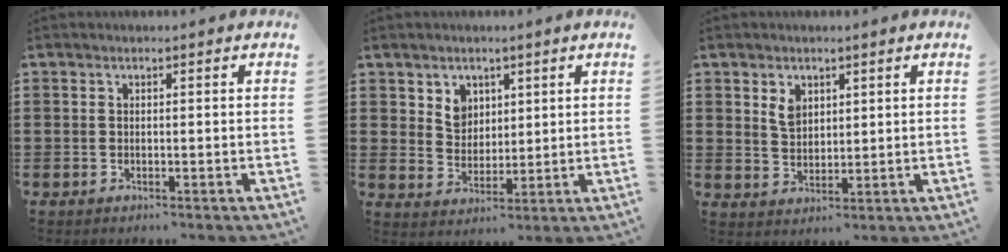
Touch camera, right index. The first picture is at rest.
{"total": 4.6, "force": [2.5, 3.7, 1.1], "torque": [-0.031, 0.009, 0.046]}
{"total": 3.4, "force": [1.8, 2.3, 1.7], "torque": [-0.034, 0.004, 0.032]}